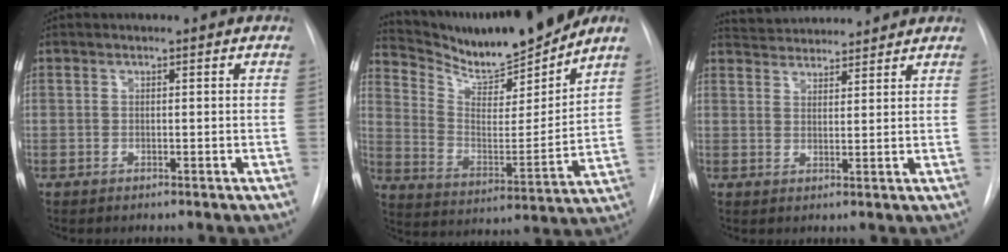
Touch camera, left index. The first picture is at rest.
{"total": 16.8, "force": [15.3, 1.5, 6.8], "torque": [-0.131, -0.019, 0.262]}
{"total": 8.6, "force": [8.3, 1.4, 1.6], "torque": [-0.029, 0.026, 0.125]}